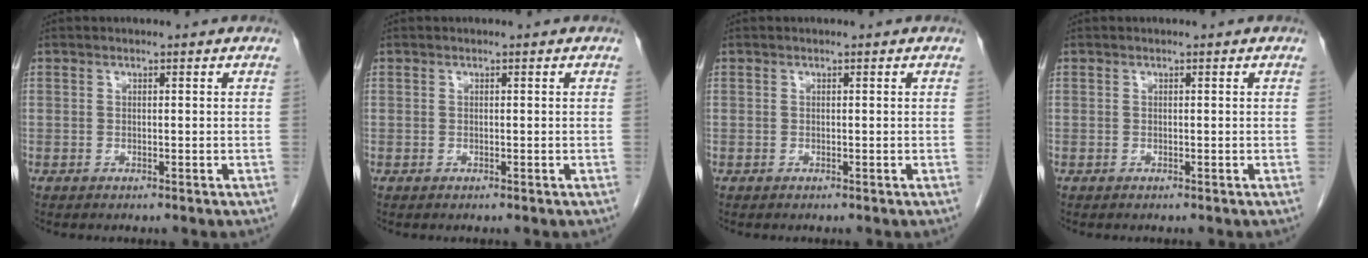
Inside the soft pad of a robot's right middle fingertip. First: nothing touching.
{"total": 0.0}
{"total": 0.0}
{"total": 0.0}